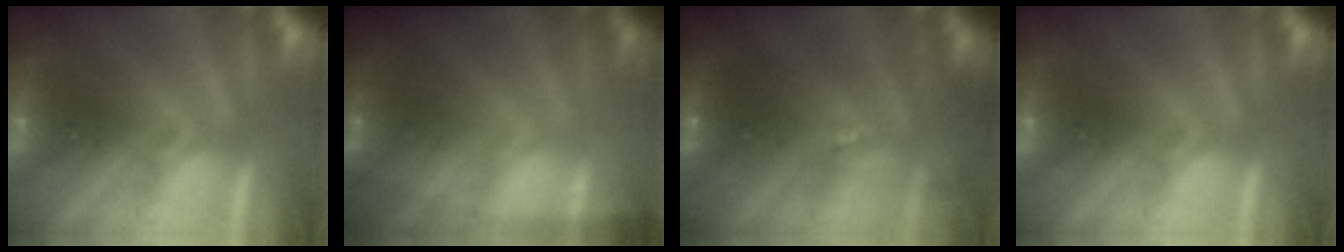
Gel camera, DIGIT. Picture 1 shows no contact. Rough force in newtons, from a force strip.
{"total": 1.9}
{"total": 7.1}
{"total": 0.0}